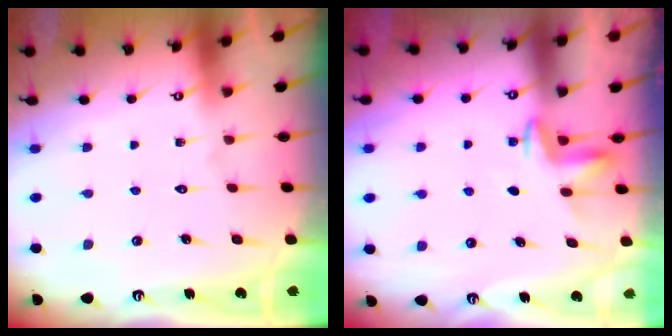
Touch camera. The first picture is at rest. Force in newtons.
{"total": 3.7, "press": 3.6, "slide": 0.4}